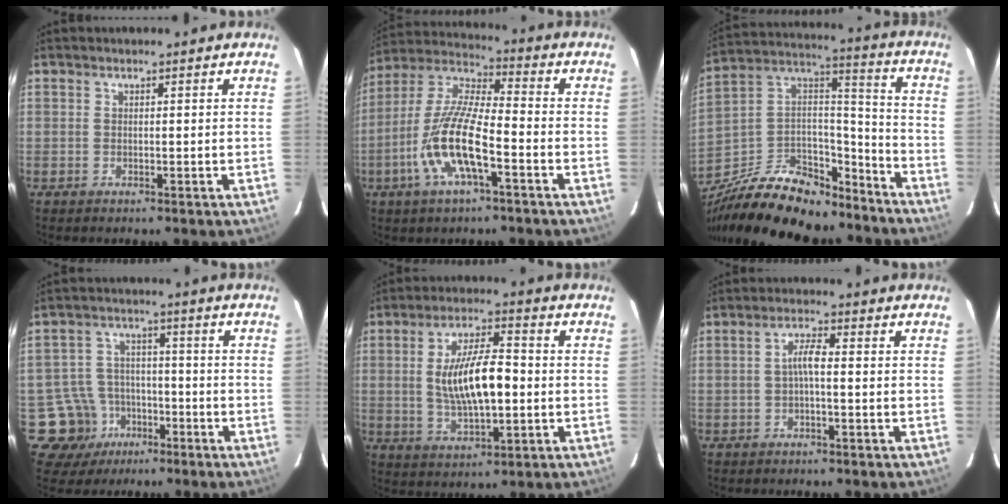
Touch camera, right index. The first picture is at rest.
{"total": 14.2, "force": [-5.8, 3.5, 12.5], "torque": [-0.258, -0.008, -0.116]}
{"total": 28.0, "force": [-20.7, 12.9, 13.9], "torque": [-0.287, 0.034, -0.320]}
{"total": 8.9, "force": [-4.8, 7.5, 0.7], "torque": [-0.038, 0.030, -0.066]}
{"total": 12.2, "force": [-0.4, 4.4, 11.4], "torque": [-0.214, 0.002, 0.000]}
{"total": 2.8, "force": [-0.7, 0.4, 2.7], "torque": [-0.053, 0.008, -0.012]}